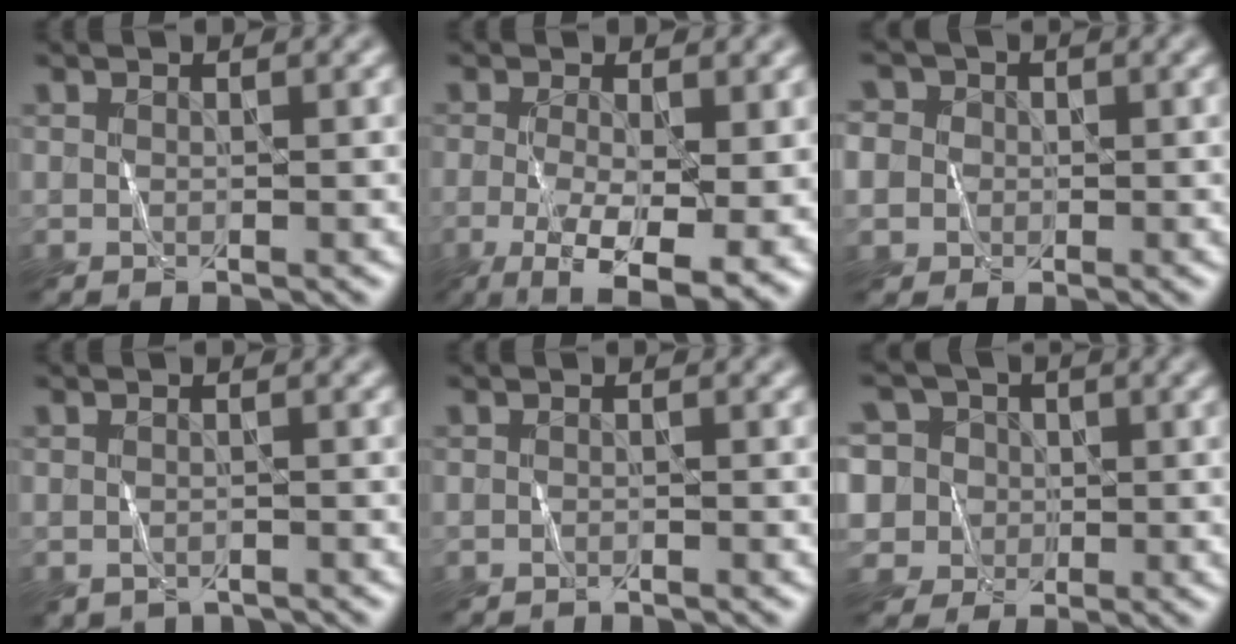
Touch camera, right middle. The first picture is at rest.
{"total": 9.0, "force": [-2.7, 3.5, 7.9], "torque": [-0.151, -0.019, -0.034]}
{"total": 6.1, "force": [1.4, 5.6, 2.2], "torque": [-0.063, 0.030, -0.003]}
{"total": 1.1, "force": [-1.1, 0.2, 0.0], "torque": [-0.003, -0.008, -0.018]}
{"total": 0.9, "force": [-0.9, 0.1, 0.2], "torque": [0.000, -0.004, -0.019]}
{"total": 9.1, "force": [3.6, 7.6, 3.4], "torque": [-0.087, 0.040, 0.033]}